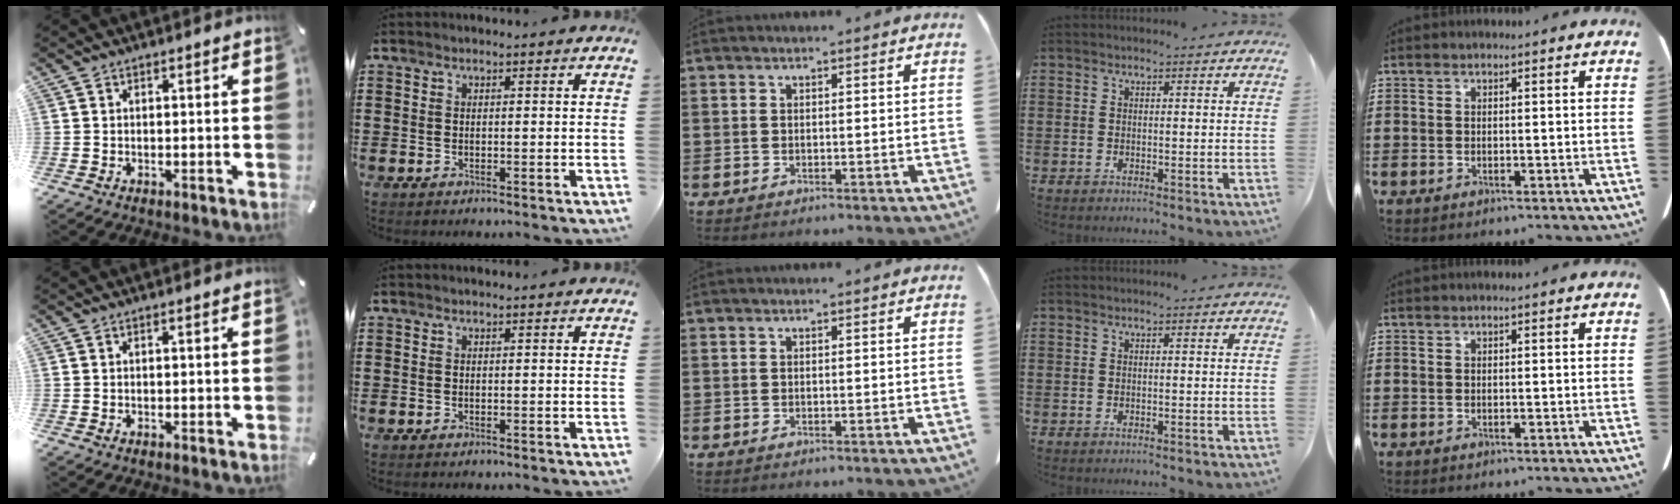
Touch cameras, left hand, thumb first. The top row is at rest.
{}